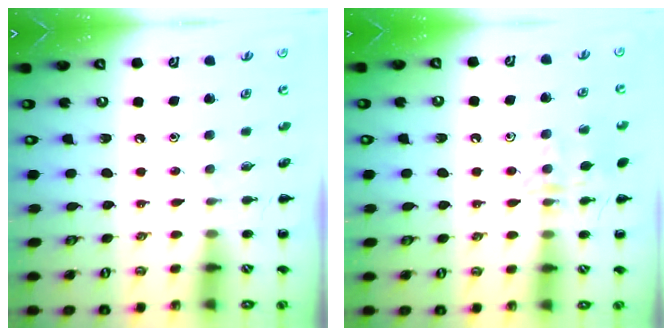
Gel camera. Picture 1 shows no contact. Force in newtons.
{"total": 11.2, "press": 11.1, "slide": 0.7}